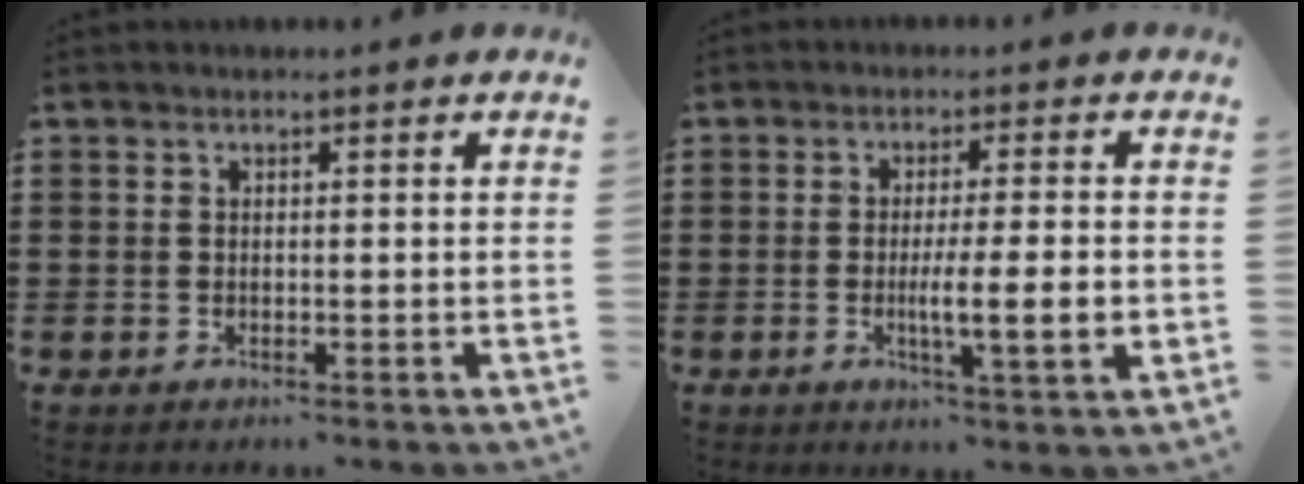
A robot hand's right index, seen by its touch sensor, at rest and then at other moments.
{"total": 7.4, "force": [-1.2, 0.9, 7.3], "torque": [-0.112, -0.011, -0.021]}